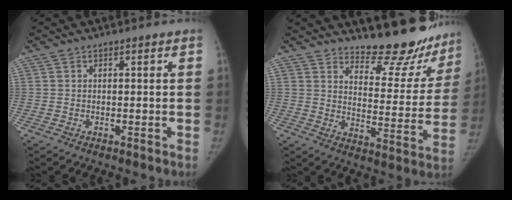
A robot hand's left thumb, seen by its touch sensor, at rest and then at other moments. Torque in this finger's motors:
{"motor_torque": [1.26, -0.37, 0.79, -1.34, 0.00]}